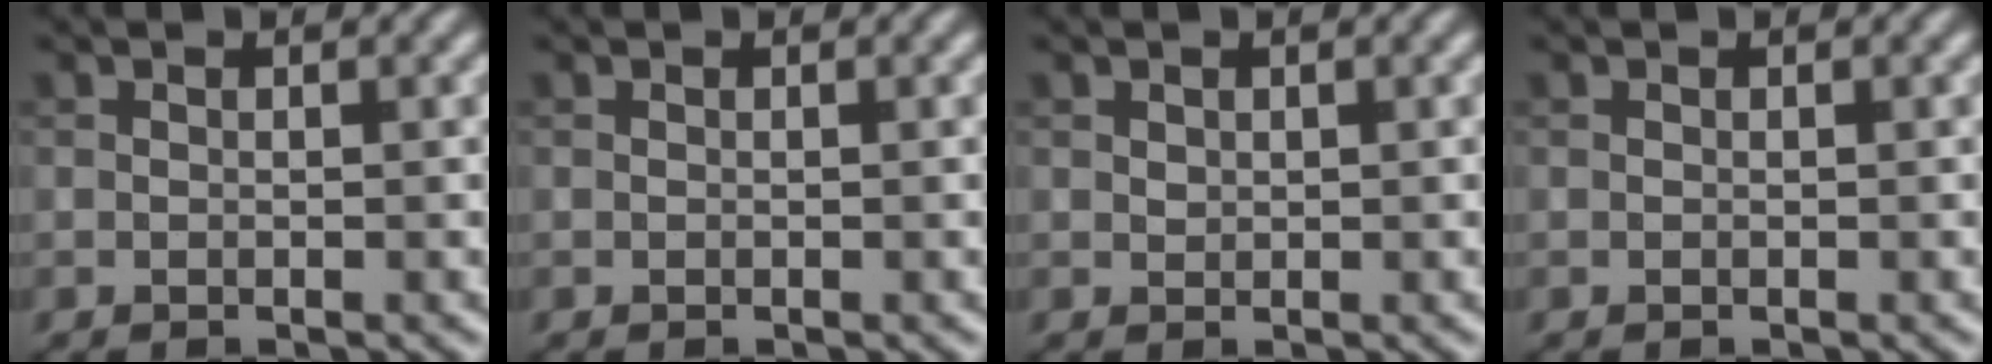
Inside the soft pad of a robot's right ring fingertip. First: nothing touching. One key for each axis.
{"total": 0.0}
{"total": 0.6, "fx": 0.4, "fy": 0.4, "fz": 0.1, "tx": -0.002, "ty": -0.002, "tz": 0.009}
{"total": 0.0}